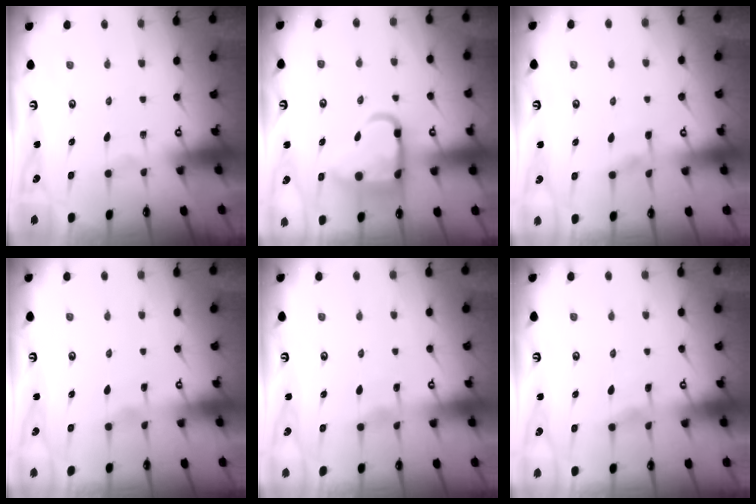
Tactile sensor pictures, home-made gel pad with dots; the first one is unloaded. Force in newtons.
{"total": 14.0, "press": 13.9, "slide": 1.6}
{"total": 2.6, "press": 2.5, "slide": 0.6}
{"total": 2.2, "press": 2.2, "slide": 0.3}
{"total": 4.2, "press": 4.1, "slide": 0.4}
{"total": 2.9, "press": 2.9, "slide": 0.4}